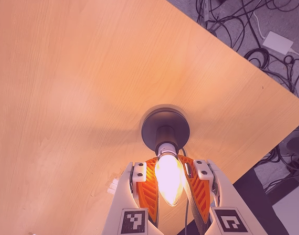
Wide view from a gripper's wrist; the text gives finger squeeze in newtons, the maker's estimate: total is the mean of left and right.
{"total": 25.1, "left": 23.5, "right": 26.8}